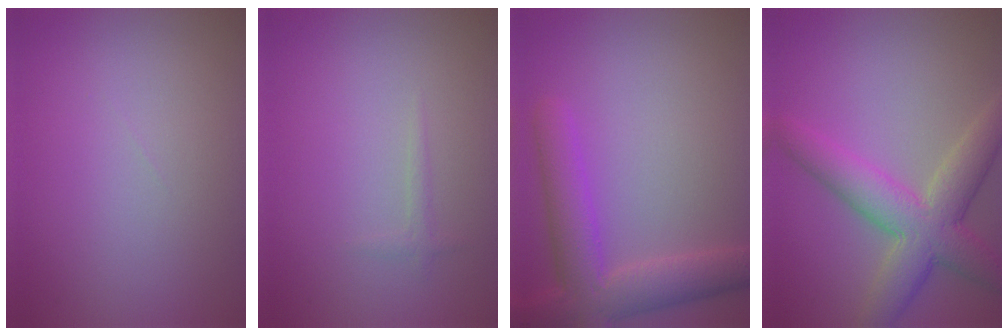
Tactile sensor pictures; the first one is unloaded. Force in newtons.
{"total": 0.7, "press": 0.7, "slide": 0.1}
{"total": 6.3, "press": 6.3, "slide": 0.3}
{"total": 6.9, "press": 6.9, "slide": 0.4}